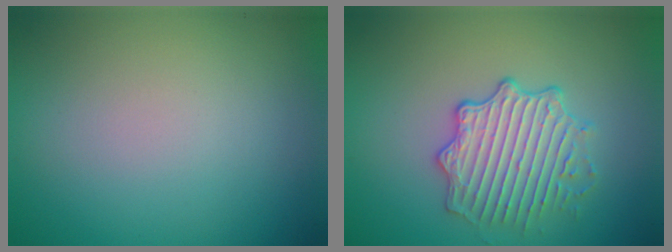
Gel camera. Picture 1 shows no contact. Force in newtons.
{"total": 4.0, "press": 3.7, "slide": 1.5}